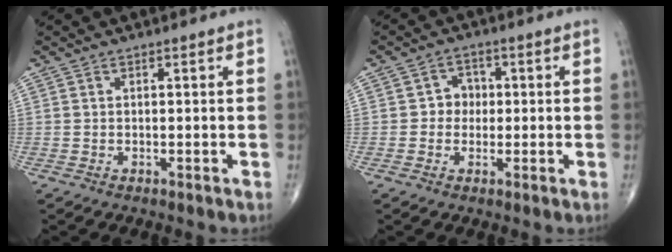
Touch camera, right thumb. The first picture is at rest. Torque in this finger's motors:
{"motor_torque": [0.02, 0.25, 0.05, -0.04, 0.00]}